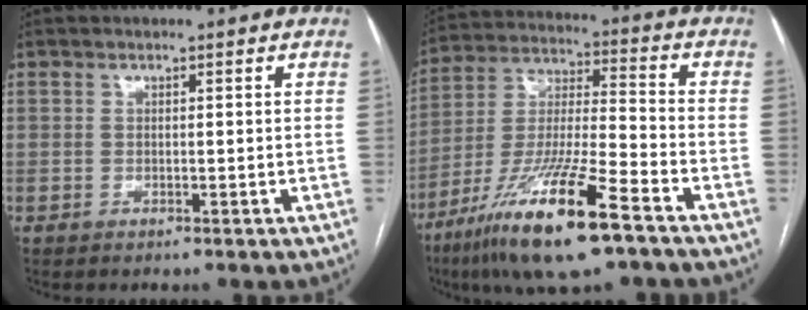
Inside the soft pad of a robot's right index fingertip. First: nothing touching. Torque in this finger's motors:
{"motor_torque": [1.07, -1.07, 0.97, 0.21]}